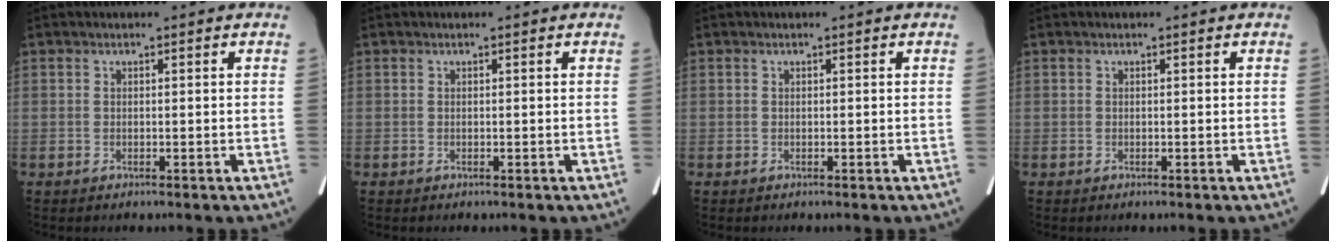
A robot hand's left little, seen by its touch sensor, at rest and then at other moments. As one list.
[{"total": 0.0}, {"total": 0.0}, {"total": 0.0}]